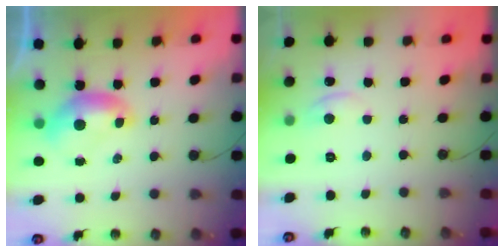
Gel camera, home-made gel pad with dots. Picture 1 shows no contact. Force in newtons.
{"total": 0.5, "press": 0.3, "slide": 0.5}